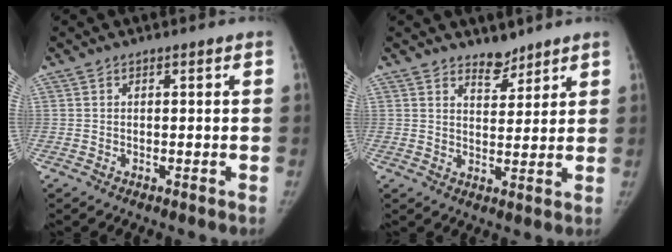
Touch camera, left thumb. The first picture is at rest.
{"total": 4.2, "force": [3.6, 1.9, 1.1], "torque": [0.004, -0.030, 0.060]}